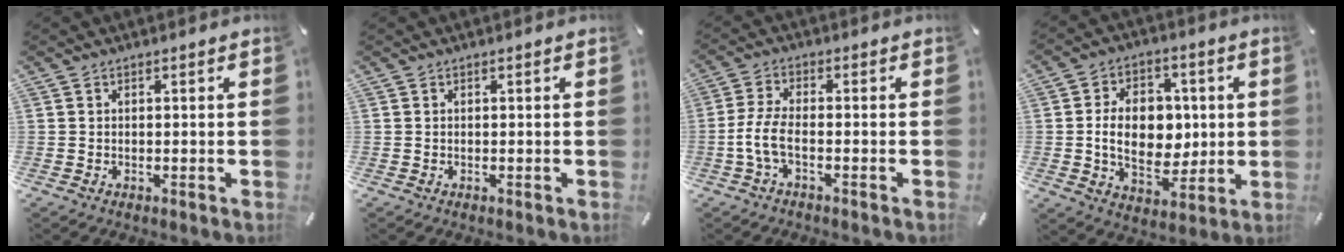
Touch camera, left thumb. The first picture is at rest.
{"total": 0.0}
{"total": 6.0, "force": [-2.0, 1.9, 5.3], "torque": [-0.124, -0.010, -0.041]}
{"total": 13.7, "force": [0.2, 9.9, 9.5], "torque": [-0.163, 0.009, 0.001]}